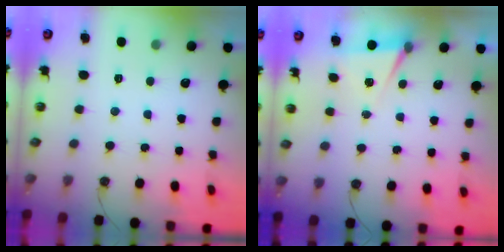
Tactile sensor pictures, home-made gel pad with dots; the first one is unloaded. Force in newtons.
{"total": 5.3, "press": 2.5, "slide": 4.6}